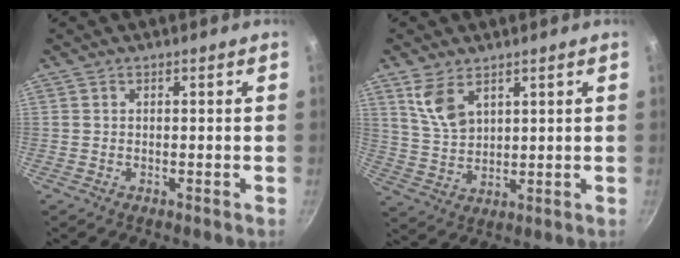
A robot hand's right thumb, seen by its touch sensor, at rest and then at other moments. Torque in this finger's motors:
{"motor_torque": [-0.01, 0.06, -0.29, 0.38, 0.04]}